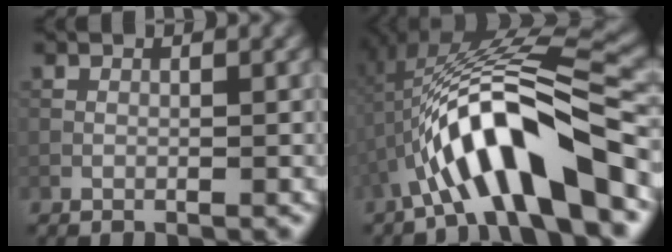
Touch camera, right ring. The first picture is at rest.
{"total": 10.6, "force": [-4.1, 2.5, 9.5], "torque": [-0.156, 0.027, -0.066]}